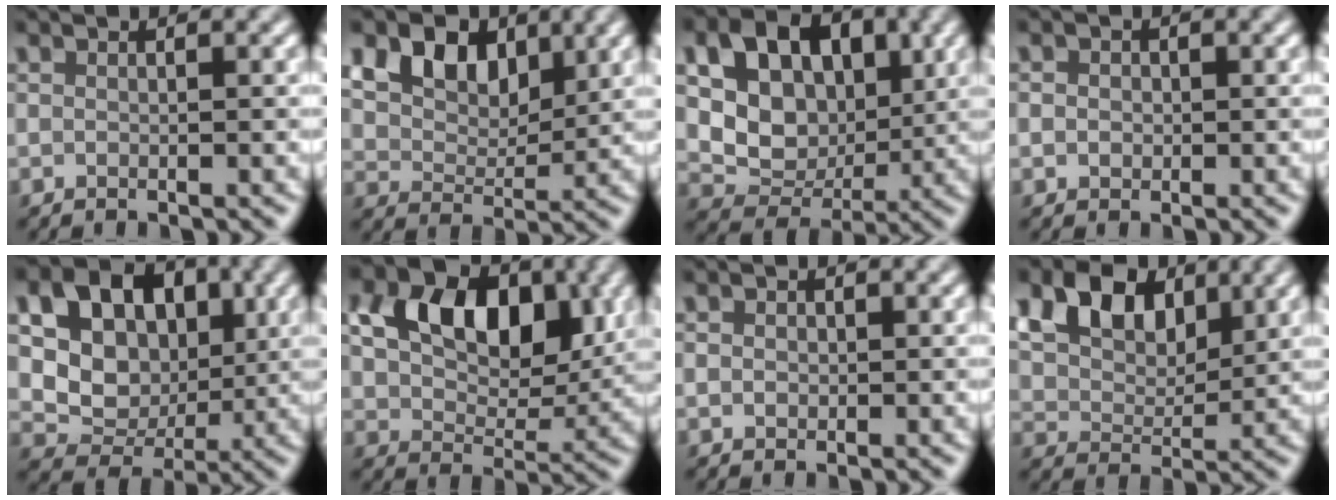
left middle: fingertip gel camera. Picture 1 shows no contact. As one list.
[{"total": 8.5, "force": [4.3, 5.7, 4.5], "torque": [-0.093, 0.015, 0.070]}, {"total": 8.9, "force": [2.0, 6.6, 5.6], "torque": [-0.097, -0.011, 0.030]}, {"total": 1.4, "force": [0.2, 1.3, 0.5], "torque": [-0.003, 0.011, -0.007]}, {"total": 10.5, "force": [2.3, 8.4, 5.9], "torque": [-0.090, 0.013, 0.029]}, {"total": 9.6, "force": [3.3, 6.3, 6.4], "torque": [-0.110, 0.001, 0.049]}, {"total": 1.0, "force": [0.1, 0.9, 0.3], "torque": [-0.002, 0.003, -0.003]}, {"total": 8.8, "force": [4.3, 5.6, 5.2], "torque": [-0.109, 0.022, 0.059]}]